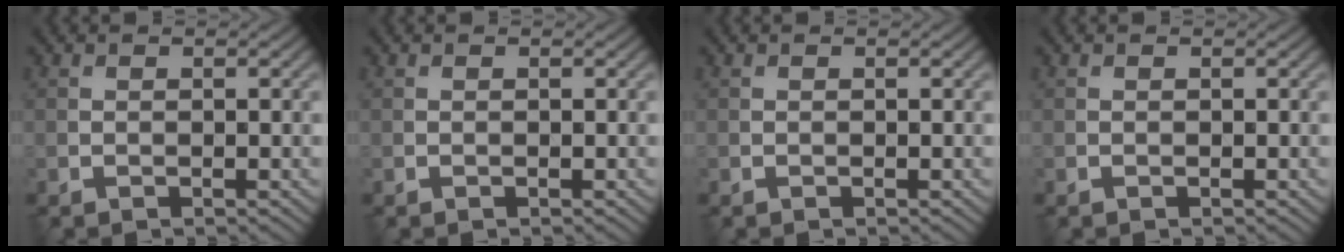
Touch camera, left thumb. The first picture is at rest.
{"total": 0.0}
{"total": 0.0}
{"total": 0.0}